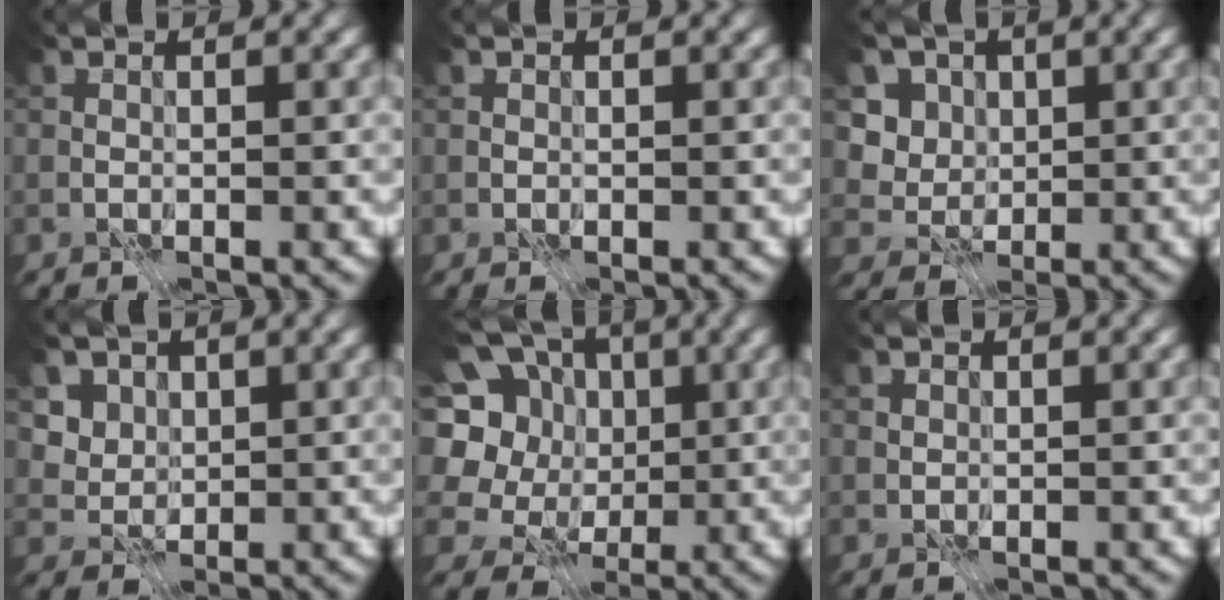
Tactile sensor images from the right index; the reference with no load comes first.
{"total": 0.0}
{"total": 6.0, "force": [2.4, 5.0, 2.2], "torque": [-0.051, -0.008, 0.037]}
{"total": 4.7, "force": [2.4, 3.7, 1.6], "torque": [-0.045, -0.014, 0.049]}
{"total": 11.2, "force": [2.2, 9.5, 5.4], "torque": [-0.137, 0.031, 0.009]}
{"total": 0.7, "force": [0.4, 0.5, 0.1], "torque": [-0.001, 0.000, 0.009]}